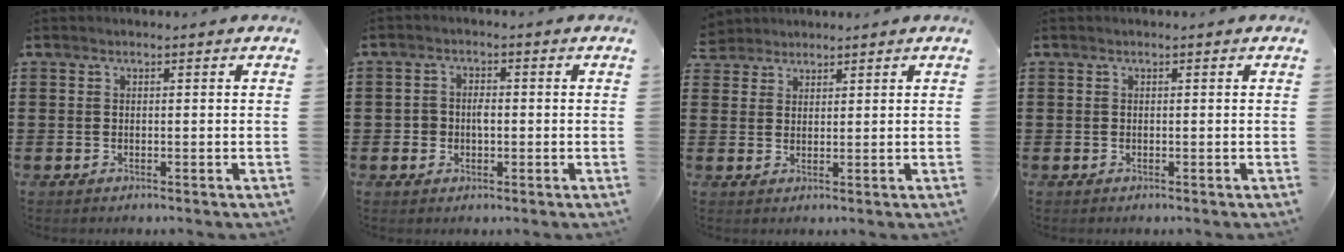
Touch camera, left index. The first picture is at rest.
{"total": 2.1, "force": [-0.4, 1.6, 1.3], "torque": [-0.029, 0.005, -0.011]}
{"total": 2.5, "force": [2.2, 1.1, -0.2], "torque": [-0.007, 0.004, 0.043]}
{"total": 0.0}